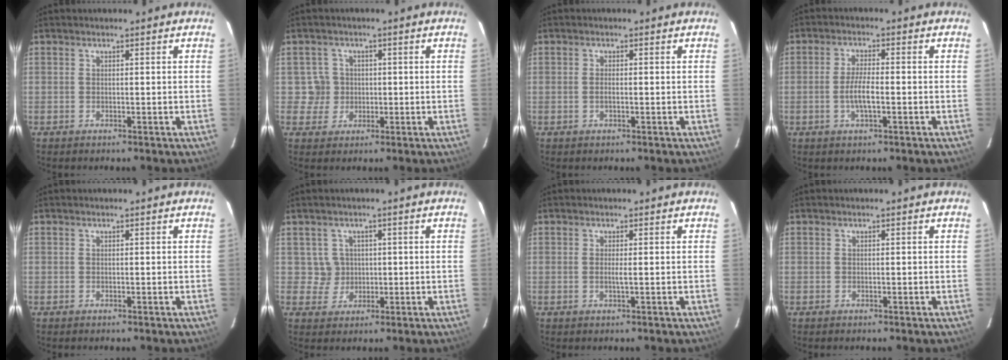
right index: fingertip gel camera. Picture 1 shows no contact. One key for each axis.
{"total": 4.1, "fx": 0.0, "fy": 4.1, "fz": 0.1, "tx": 0.005, "ty": 0.018, "tz": 0.004}
{"total": 1.2, "fx": -0.2, "fy": 0.4, "fz": 1.1, "tx": -0.023, "ty": 0.001, "tz": -0.006}
{"total": 4.7, "fx": -1.2, "fy": 1.0, "fz": 4.4, "tx": -0.088, "ty": 0.000, "tz": -0.024}
{"total": 0.0}
{"total": 3.6, "fx": 0.5, "fy": 3.6, "fz": 0.0, "tx": 0.003, "ty": 0.014, "tz": 0.013}
{"total": 1.2, "fx": -0.1, "fy": -0.2, "fz": 1.2, "tx": -0.024, "ty": -0.003, "tz": -0.002}
{"total": 0.0}